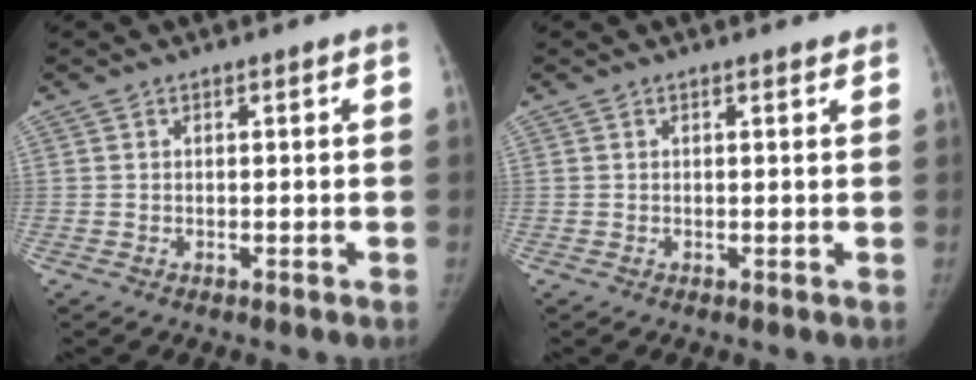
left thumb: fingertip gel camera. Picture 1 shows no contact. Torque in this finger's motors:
{"motor_torque": [0.02, 0.01, 0.07, 0.03, 0.01]}